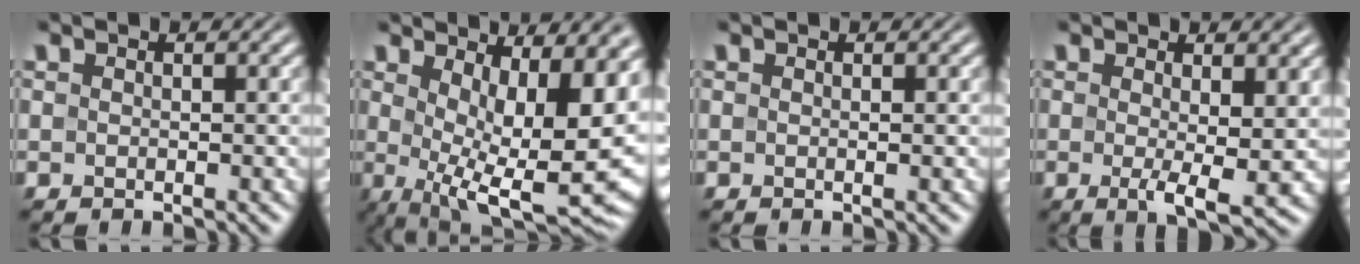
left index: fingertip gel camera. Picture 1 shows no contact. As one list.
[{"total": 14.2, "force": [1.9, 5.5, 13.0], "torque": [-0.167, -0.023, 0.057]}, {"total": 0.5, "force": [0.0, 0.1, 0.5], "torque": [-0.007, 0.001, -0.001]}, {"total": 4.0, "force": [0.3, 0.9, 3.9], "torque": [-0.059, -0.013, 0.006]}]